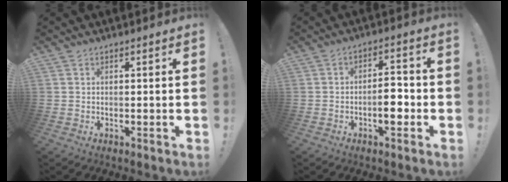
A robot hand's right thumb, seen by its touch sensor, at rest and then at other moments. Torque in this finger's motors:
{"motor_torque": [0.66, 1.01, 0.43, -0.49, 0.30]}